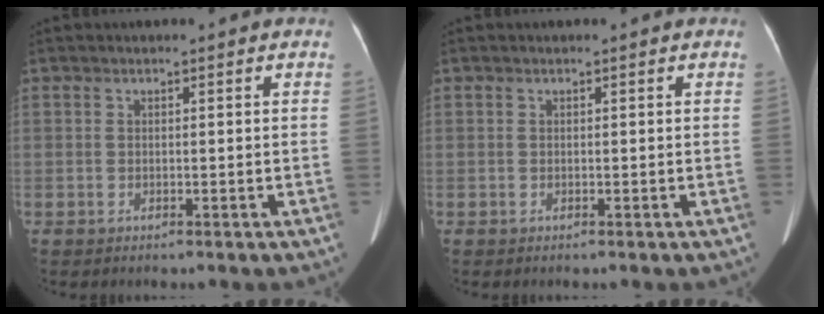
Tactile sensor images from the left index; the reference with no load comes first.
{"total": 0.0}